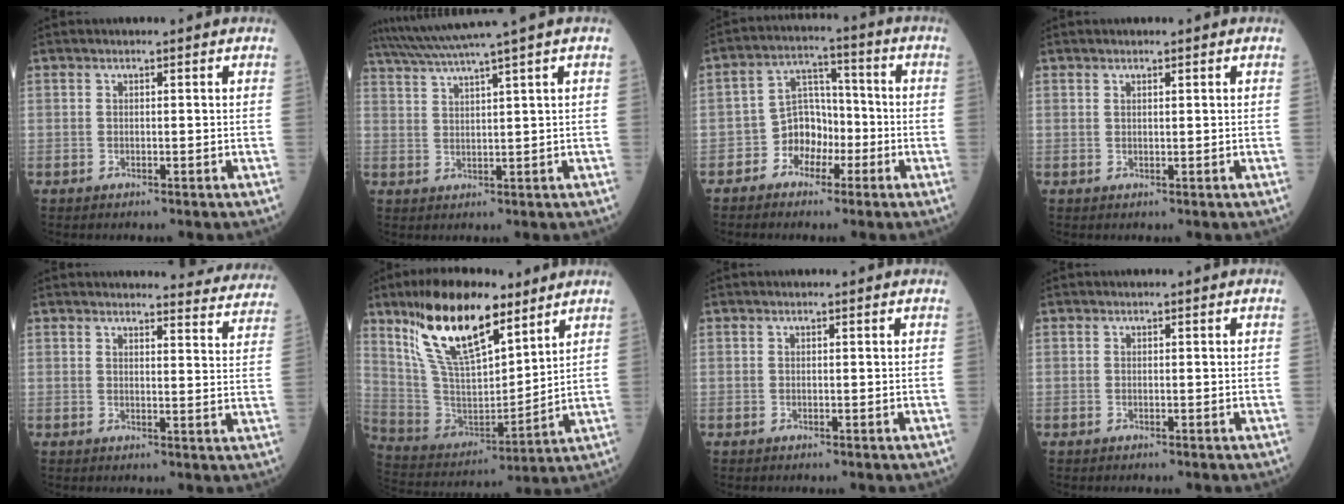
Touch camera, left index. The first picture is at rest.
{"total": 8.5, "force": [6.9, -2.4, 4.4], "torque": [-0.077, 0.017, 0.117]}
{"total": 6.3, "force": [-2.8, 5.0, 2.7], "torque": [-0.048, 0.021, -0.053]}
{"total": 0.8, "force": [0.6, 0.1, 0.6], "torque": [-0.014, 0.005, 0.012]}
{"total": 11.9, "force": [11.8, 1.3, 1.3], "torque": [0.016, -0.062, 0.104]}
{"total": 18.0, "force": [11.7, 5.9, 12.4], "torque": [-0.229, 0.004, 0.224]}
{"total": 0.0}
{"total": 0.0}